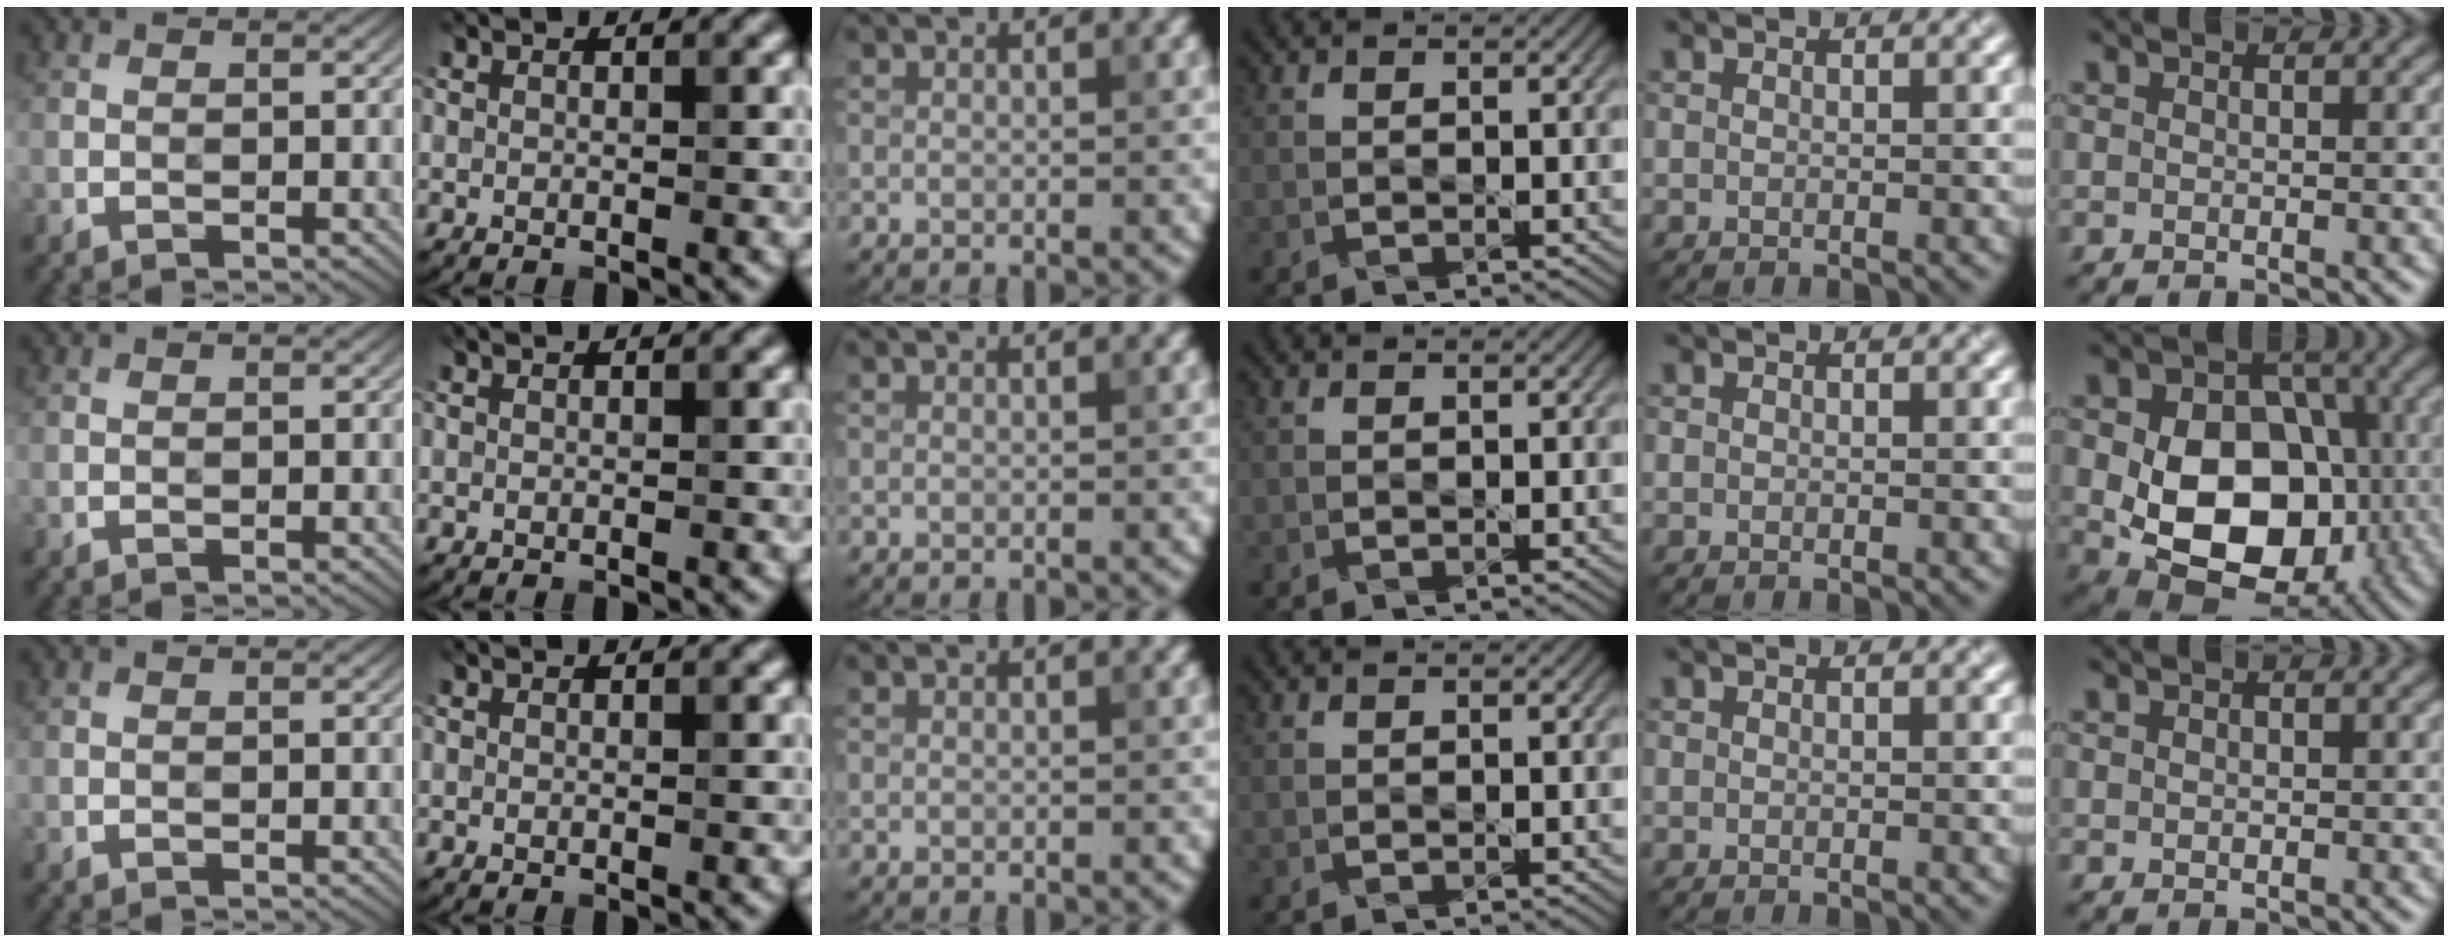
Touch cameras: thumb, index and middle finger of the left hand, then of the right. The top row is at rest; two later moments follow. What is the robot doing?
{"motion": "pour", "object": "pitcher"}